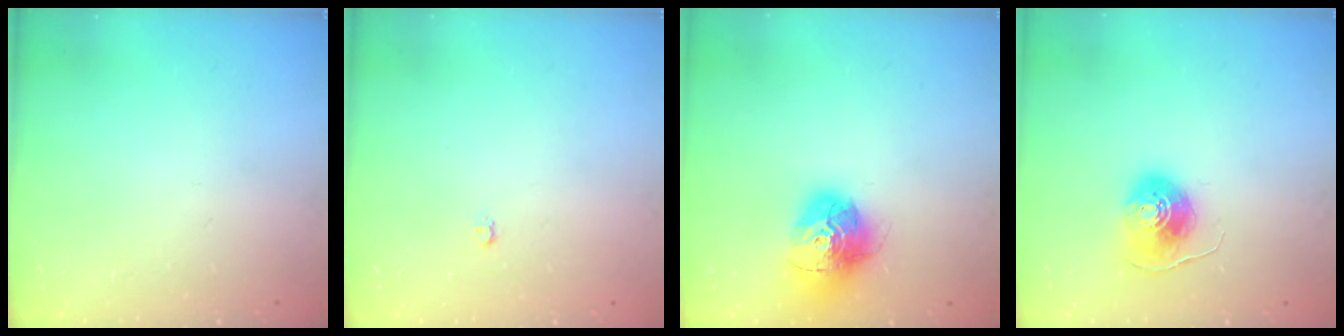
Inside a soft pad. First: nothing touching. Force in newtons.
{"total": 2.2, "press": 2.2, "slide": 0.2}
{"total": 16.0, "press": 16.0, "slide": 1.5}
{"total": 8.7, "press": 8.7, "slide": 0.5}